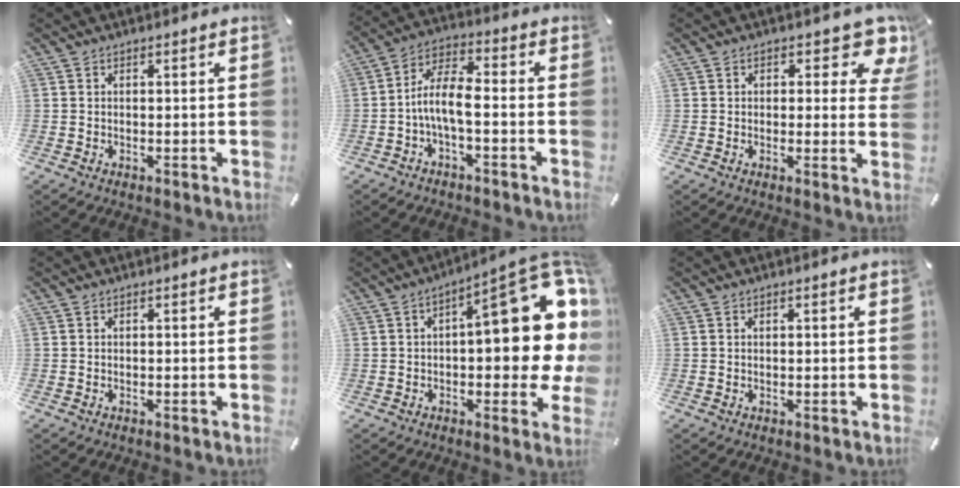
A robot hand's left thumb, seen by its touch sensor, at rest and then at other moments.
{"total": 8.5, "force": [-2.9, 3.4, 7.2], "torque": [-0.146, 0.006, -0.054]}
{"total": 7.4, "force": [4.2, 3.9, 4.7], "torque": [-0.038, -0.027, 0.066]}
{"total": 0.0}
{"total": 24.4, "force": [4.5, 10.3, 21.7], "torque": [-0.265, -0.036, 0.081]}
{"total": 0.0}